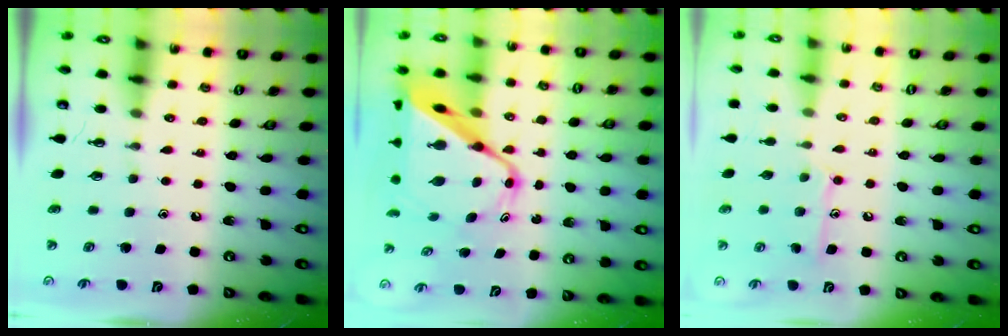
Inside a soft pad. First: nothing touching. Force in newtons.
{"total": 16.2, "press": 16.1, "slide": 1.2}
{"total": 10.1, "press": 10.1, "slide": 0.7}